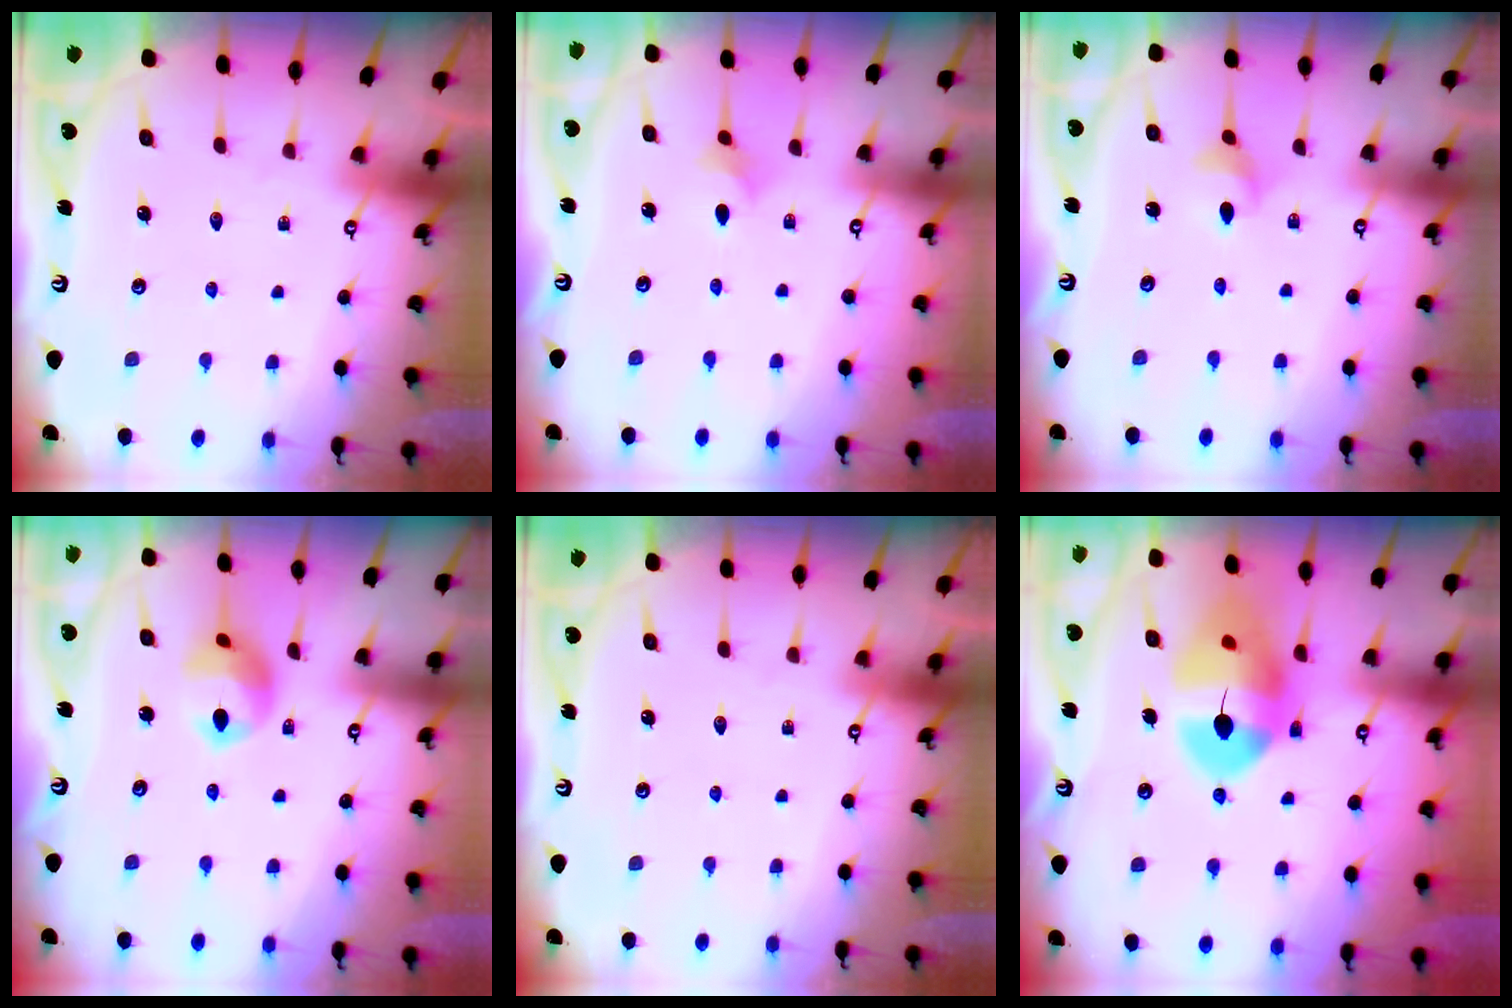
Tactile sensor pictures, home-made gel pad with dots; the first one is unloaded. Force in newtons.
{"total": 3.4, "press": 3.3, "slide": 0.9}
{"total": 4.0, "press": 4.0, "slide": 0.6}
{"total": 9.6, "press": 9.6, "slide": 0.7}
{"total": 0.0}
{"total": 14.3, "press": 14.2, "slide": 1.5}